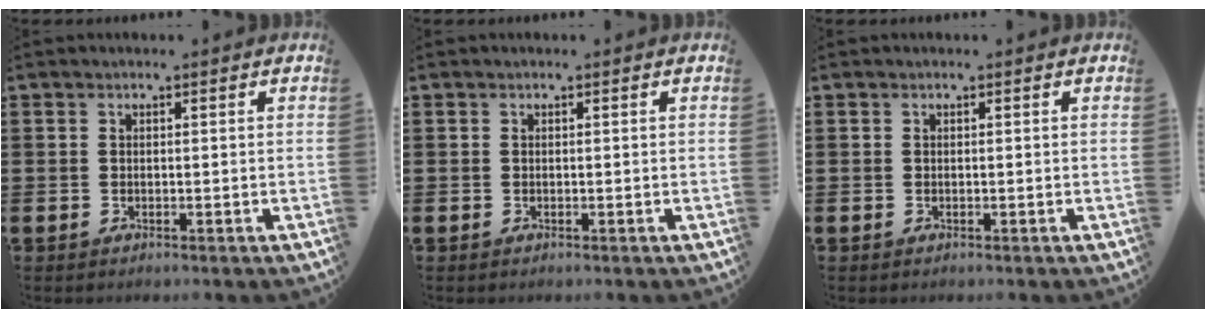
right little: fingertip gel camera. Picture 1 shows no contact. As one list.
[{"total": 0.0}, {"total": 0.0}]